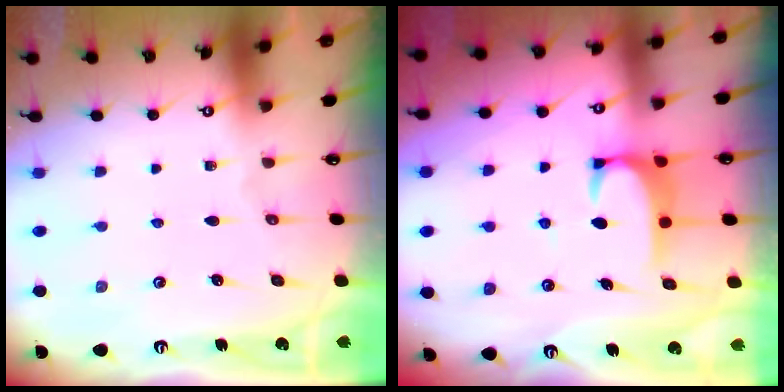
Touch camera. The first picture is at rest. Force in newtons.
{"total": 2.4, "press": 2.3, "slide": 0.7}